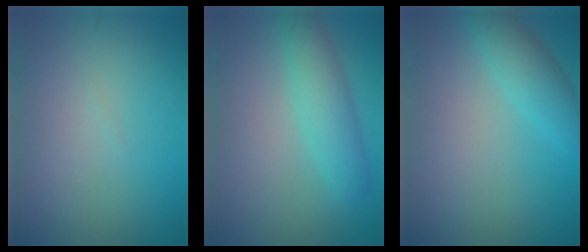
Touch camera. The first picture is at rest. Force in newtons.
{"total": 3.7, "press": 3.7, "slide": 0.1}
{"total": 3.3, "press": 3.3, "slide": 0.1}